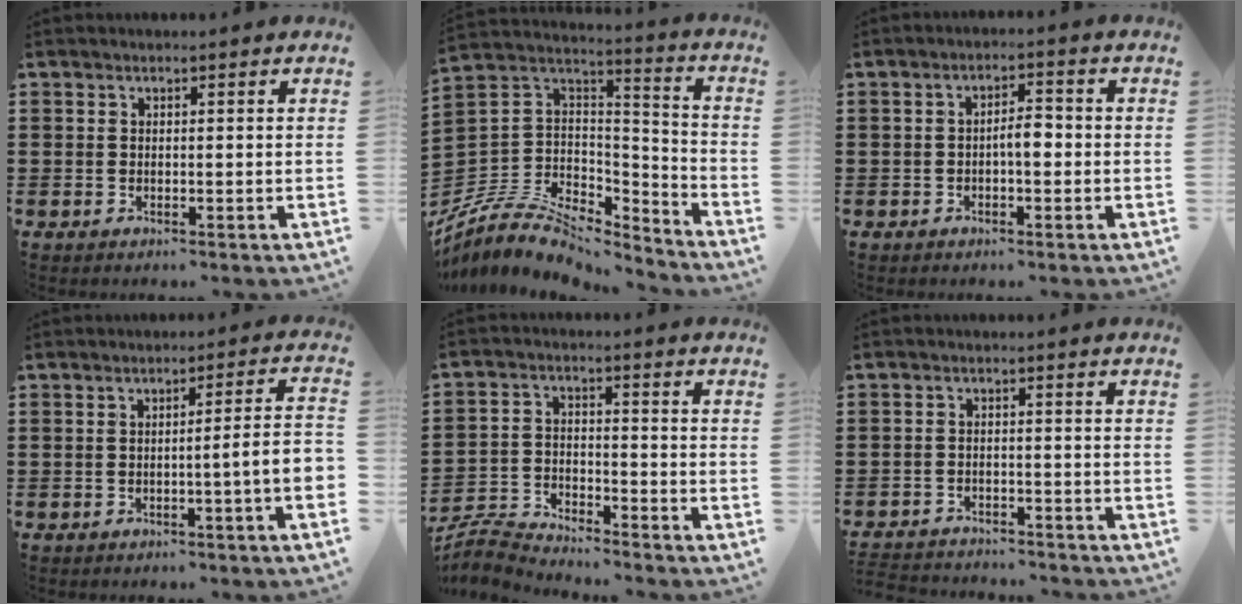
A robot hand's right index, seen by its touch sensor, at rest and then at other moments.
{"total": 8.6, "force": [-6.3, 4.4, 3.9], "torque": [-0.092, 0.008, -0.122]}
{"total": 3.5, "force": [-0.7, 1.2, 3.2], "torque": [-0.059, 0.007, -0.015]}
{"total": 5.5, "force": [-1.6, -0.4, 5.3], "torque": [-0.089, -0.009, -0.026]}
{"total": 4.7, "force": [-4.7, 0.3, 0.5], "torque": [-0.034, -0.003, -0.102]}
{"total": 2.7, "force": [-2.7, 0.2, -0.2], "torque": [-0.005, -0.001, -0.059]}